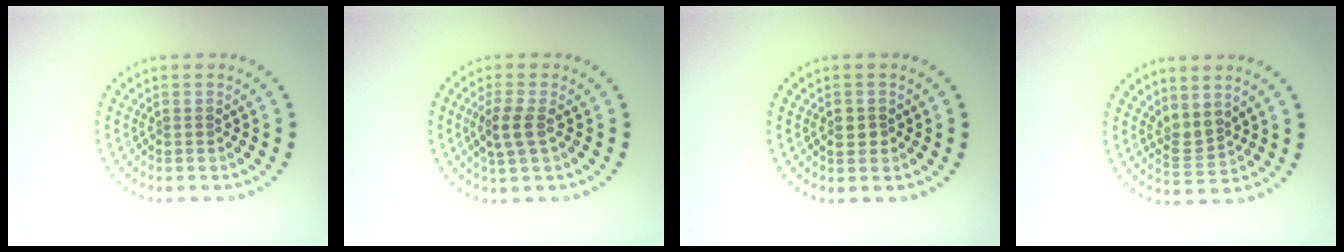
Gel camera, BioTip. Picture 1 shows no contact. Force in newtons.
{"total": 2.4, "press": 2.2, "slide": 1.0}
{"total": 1.3, "press": 1.3, "slide": 0.2}
{"total": 2.0, "press": 1.7, "slide": 1.1}